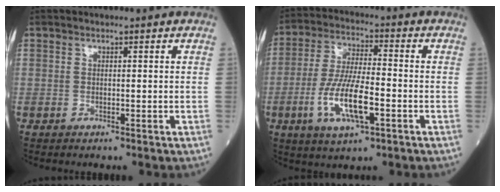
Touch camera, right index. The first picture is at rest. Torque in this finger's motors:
{"motor_torque": [1.72, -0.42, 0.95, 0.21]}